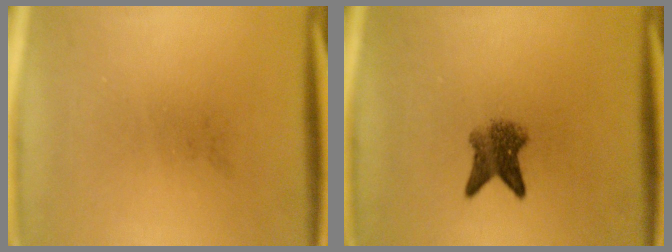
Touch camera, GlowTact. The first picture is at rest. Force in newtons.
{"total": 4.4}